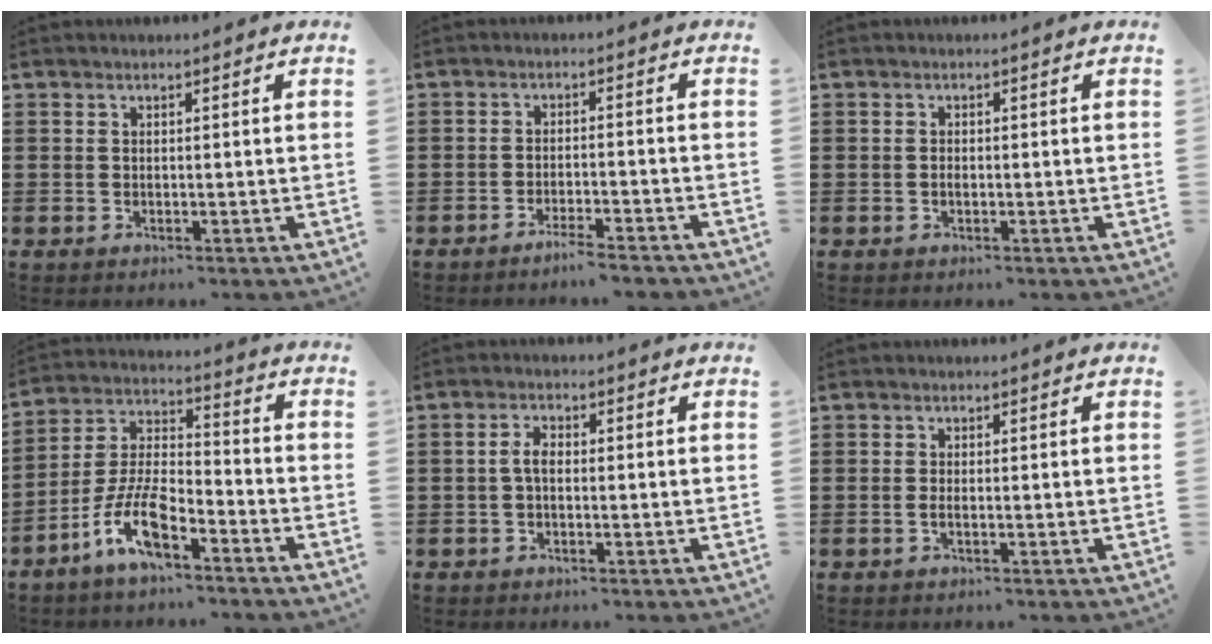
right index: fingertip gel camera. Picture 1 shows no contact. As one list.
[{"total": 3.1, "force": [-2.8, -0.1, 1.3], "torque": [-0.020, 0.002, -0.054]}, {"total": 0.7, "force": [-0.2, 0.3, 0.6], "torque": [-0.013, -0.002, -0.004]}, {"total": 9.6, "force": [-6.4, 3.3, 6.4], "torque": [-0.149, 0.001, -0.127]}, {"total": 2.6, "force": [-0.4, 1.2, 2.2], "torque": [-0.051, 0.001, -0.011]}, {"total": 0.9, "force": [-0.4, 0.1, 0.8], "torque": [-0.017, -0.003, -0.007]}]